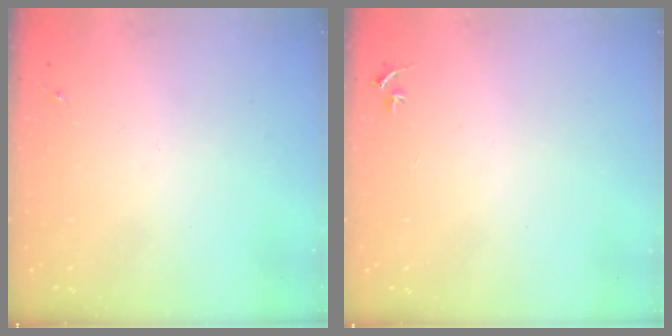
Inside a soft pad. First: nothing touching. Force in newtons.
{"total": 2.7, "press": 2.7, "slide": 0.3}